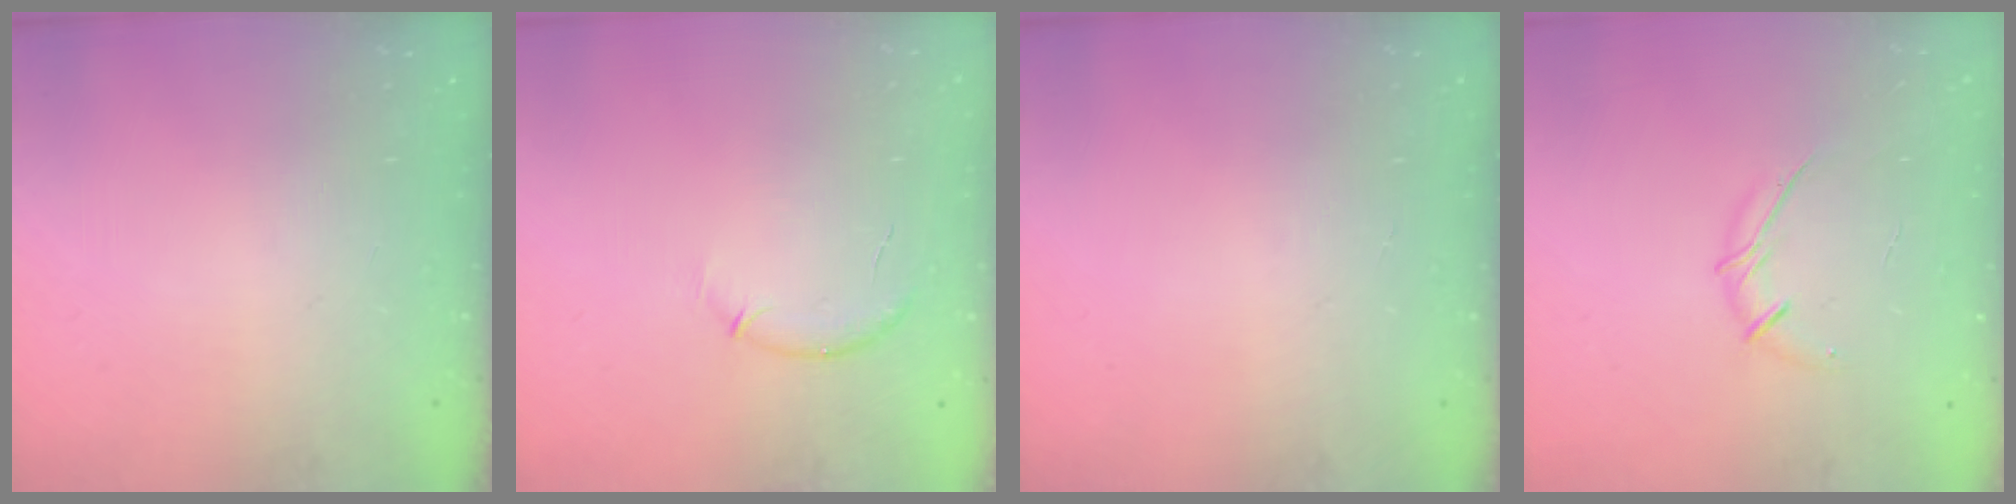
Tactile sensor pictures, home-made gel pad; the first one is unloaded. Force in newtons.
{"total": 6.4, "press": 6.3, "slide": 1.0}
{"total": 0.0}
{"total": 6.1, "press": 6.0, "slide": 1.1}